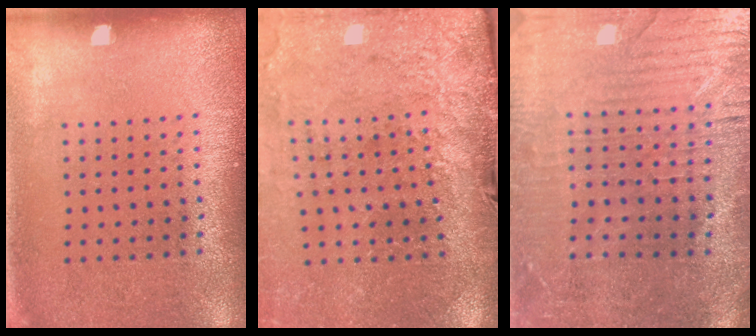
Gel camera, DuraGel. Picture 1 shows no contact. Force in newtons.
{"total": 3.3, "press": 3.0, "slide": 1.3}
{"total": 3.2, "press": 3.2, "slide": 0.6}